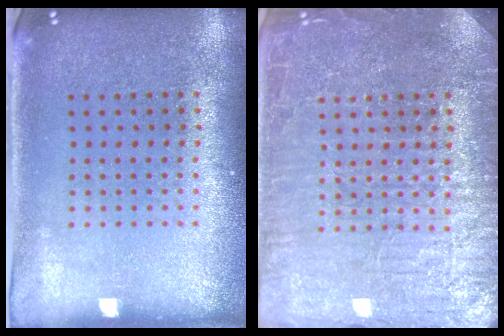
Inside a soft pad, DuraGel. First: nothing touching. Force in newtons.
{"total": 5.1, "press": 5.0, "slide": 0.8}